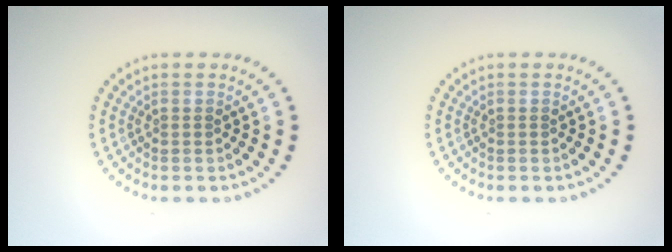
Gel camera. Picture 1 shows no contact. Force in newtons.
{"total": 0.0}